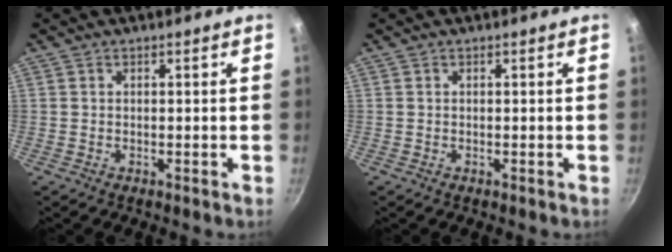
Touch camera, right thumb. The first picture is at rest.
{"total": 0.0}